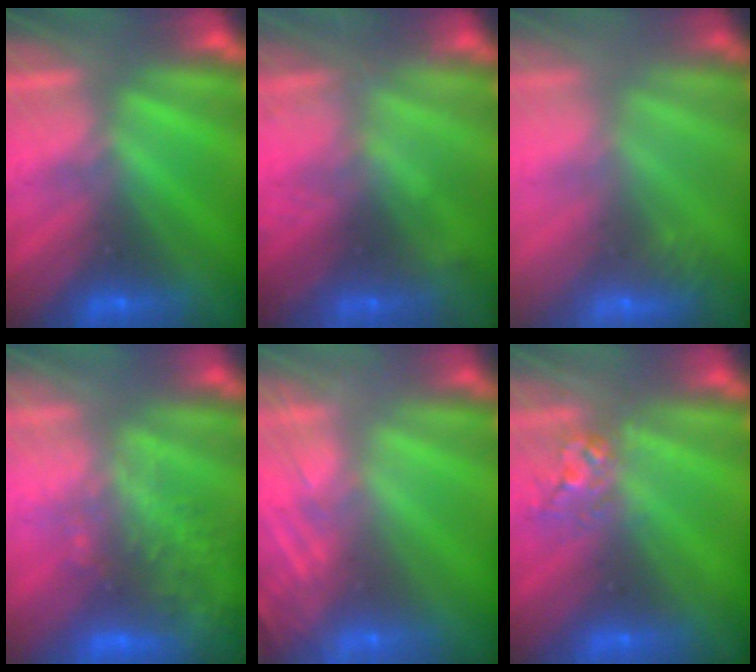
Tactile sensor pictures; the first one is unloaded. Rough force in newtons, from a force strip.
{"total": 2.1}
{"total": 2.3}
{"total": 5.9}
{"total": 8.3}
{"total": 2.6}